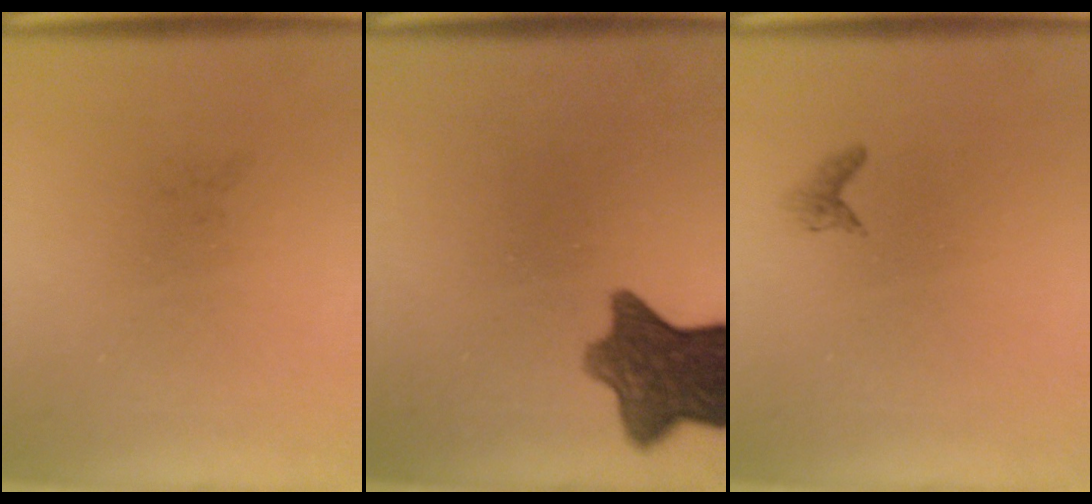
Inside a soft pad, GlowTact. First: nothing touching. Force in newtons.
{"total": 9.5}
{"total": 0.7}